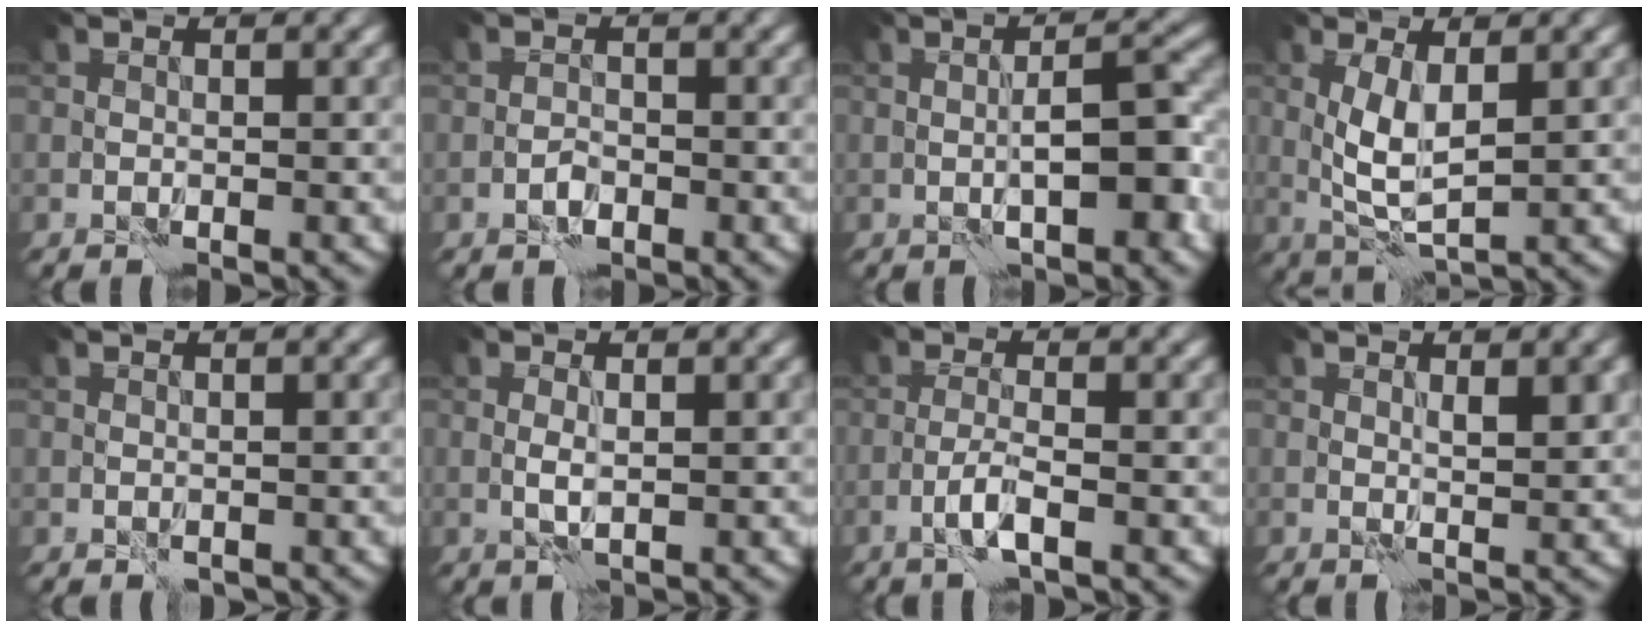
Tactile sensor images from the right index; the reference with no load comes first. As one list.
[{"total": 0.9, "force": [-0.5, 0.5, 0.5], "torque": [-0.007, 0.002, -0.011]}, {"total": 4.1, "force": [-0.5, 1.1, 3.9], "torque": [-0.062, 0.005, -0.007]}, {"total": 3.8, "force": [1.0, 1.2, 3.4], "torque": [-0.076, -0.004, 0.024]}, {"total": 0.7, "force": [0.0, 0.7, 0.2], "torque": [0.002, -0.006, 0.002]}, {"total": 1.1, "force": [0.3, 0.2, 1.0], "torque": [-0.023, -0.004, 0.007]}, {"total": 2.0, "force": [-0.9, 0.1, 1.8], "torque": [-0.037, 0.004, -0.022]}, {"total": 2.2, "force": [1.0, 0.6, 1.8], "torque": [-0.025, -0.004, 0.020]}]